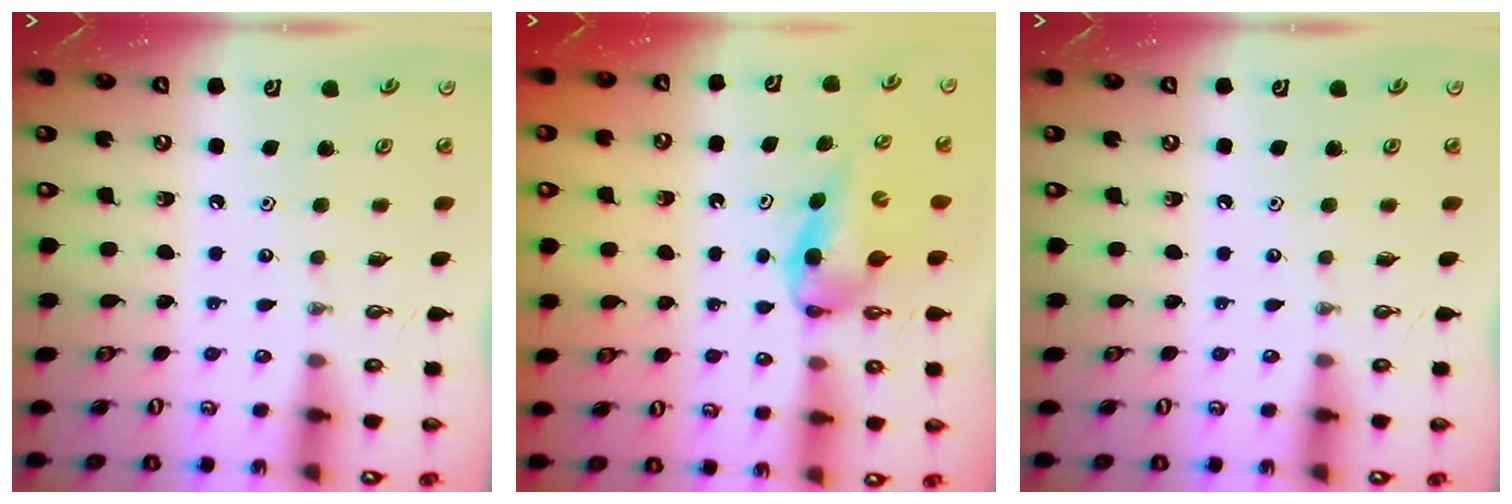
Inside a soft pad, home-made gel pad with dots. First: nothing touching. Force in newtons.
{"total": 7.5, "press": 5.4, "slide": 5.2}
{"total": 0.0}